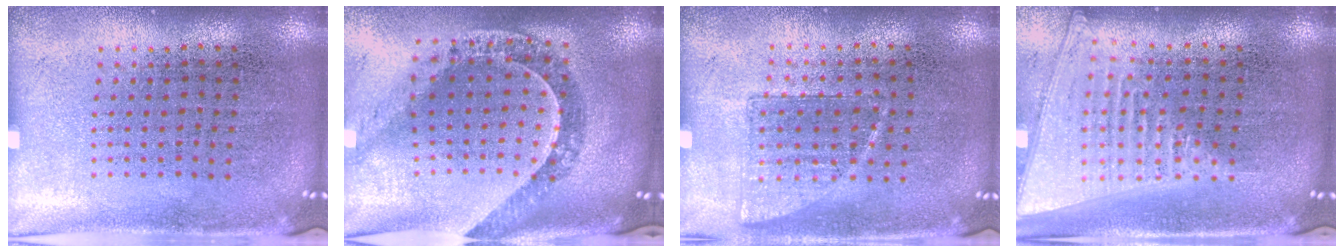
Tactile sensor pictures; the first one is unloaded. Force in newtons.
{"total": 1.2, "press": 1.1, "slide": 0.3}
{"total": 0.6, "press": 0.6, "slide": 0.3}
{"total": 2.0, "press": 1.7, "slide": 1.0}